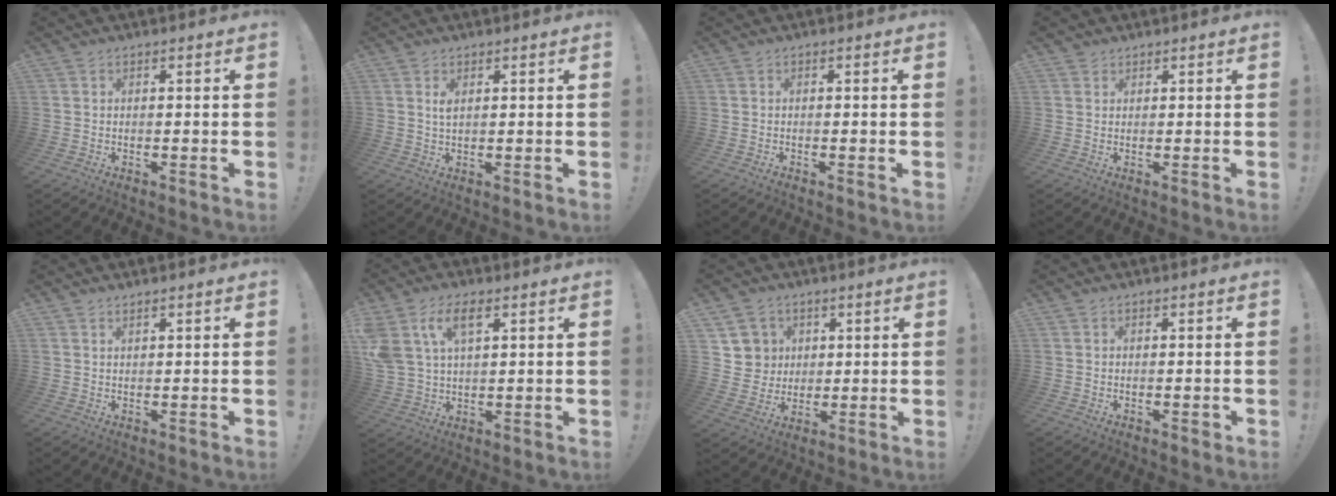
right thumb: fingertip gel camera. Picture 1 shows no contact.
{"total": 1.8, "force": [0.8, 1.0, 1.3], "torque": [-0.021, -0.002, 0.013]}
{"total": 0.6, "force": [-0.4, 0.0, 0.5], "torque": [-0.010, 0.000, -0.007]}
{"total": 1.5, "force": [1.2, 0.9, 0.1], "torque": [0.002, -0.004, 0.022]}
{"total": 0.9, "force": [0.7, 0.0, 0.5], "torque": [-0.004, -0.003, 0.012]}
{"total": 10.1, "force": [4.8, 5.5, 7.0], "torque": [-0.144, -0.004, 0.089]}
{"total": 7.6, "force": [2.7, 7.0, 1.0], "torque": [-0.015, -0.018, 0.057]}
{"total": 0.8, "force": [-0.1, 0.5, 0.6], "torque": [-0.003, 0.000, -0.002]}